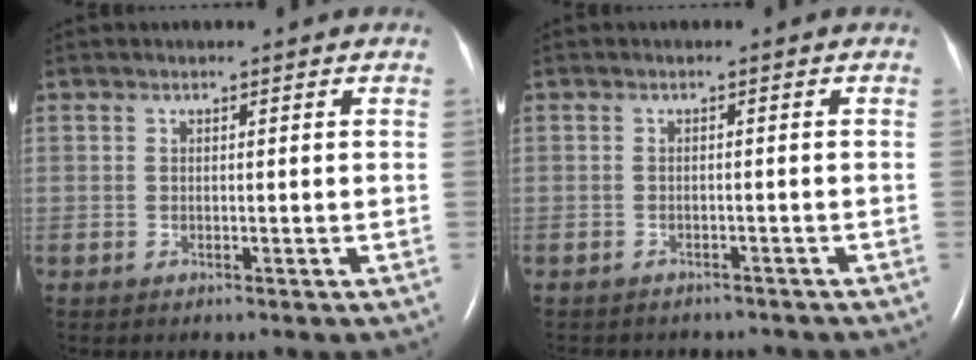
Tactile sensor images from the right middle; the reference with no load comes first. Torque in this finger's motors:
{"motor_torque": [0.17, -0.21, 0.01, 0.02]}